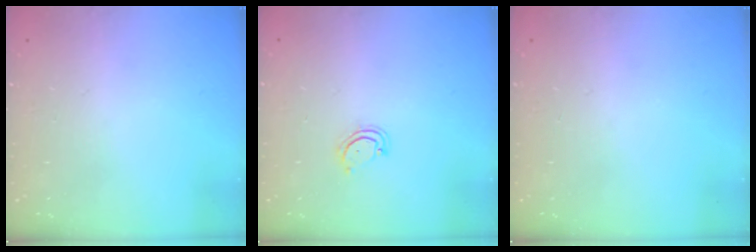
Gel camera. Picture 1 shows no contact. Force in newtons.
{"total": 3.6, "press": 3.6, "slide": 0.3}
{"total": 0.0}